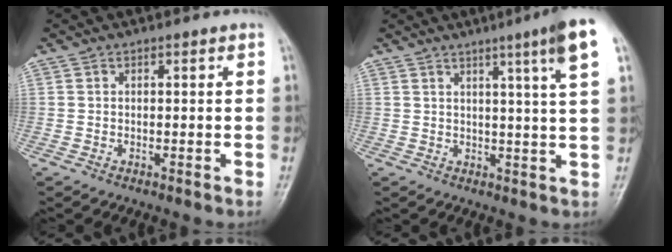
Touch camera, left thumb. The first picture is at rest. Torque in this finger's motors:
{"motor_torque": [1.69, 1.65, 0.91, -0.87, 0.12]}